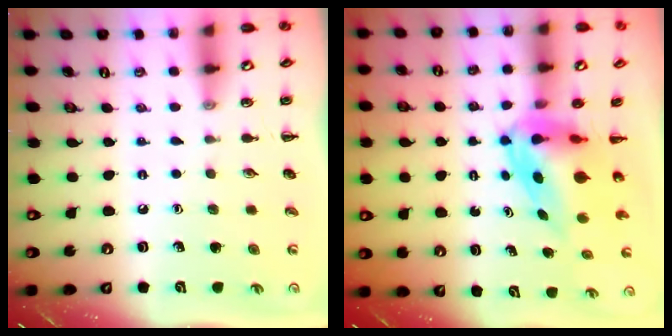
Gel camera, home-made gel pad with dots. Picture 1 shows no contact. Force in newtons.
{"total": 6.6, "press": 6.3, "slide": 2.0}